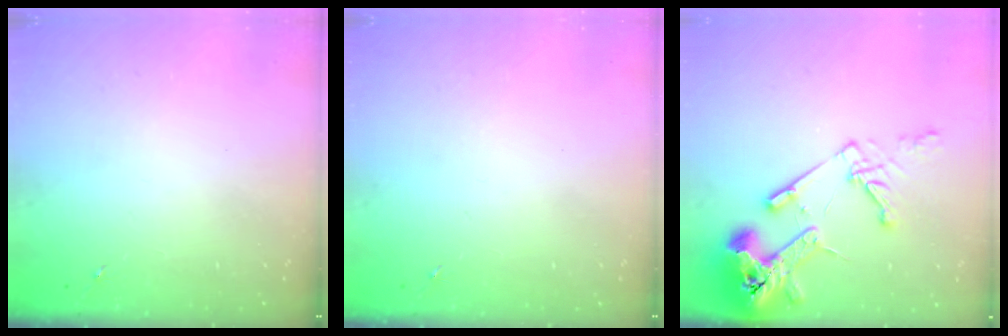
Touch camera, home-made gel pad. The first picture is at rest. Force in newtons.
{"total": 0.0}
{"total": 16.7, "press": 16.5, "slide": 2.2}